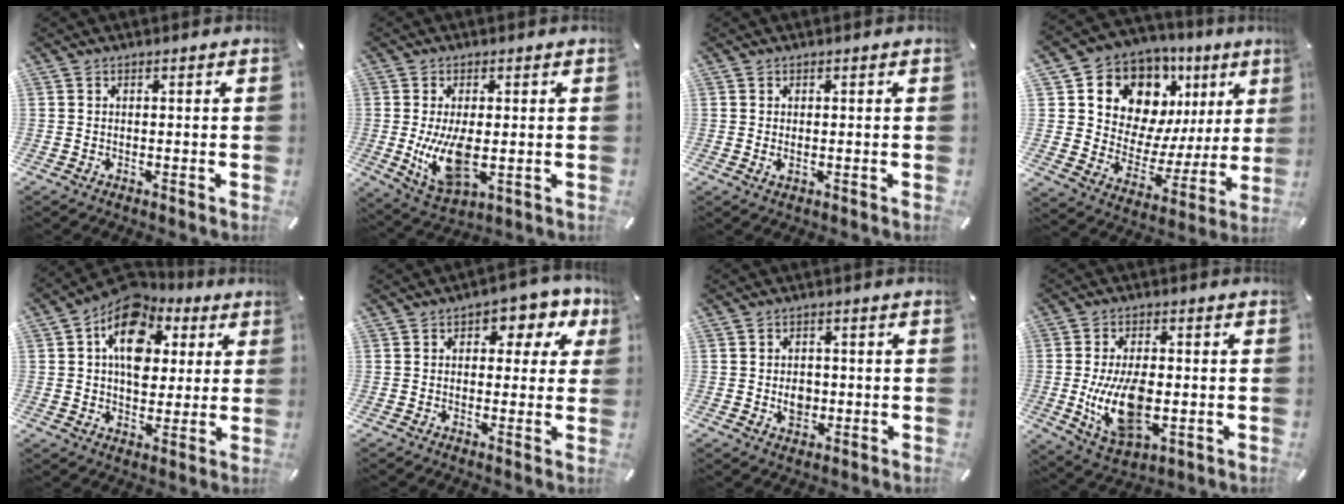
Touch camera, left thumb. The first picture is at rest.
{"total": 10.3, "force": [-0.5, 5.1, 9.0], "torque": [-0.197, -0.020, -0.007]}
{"total": 1.0, "force": [0.2, 0.3, 1.0], "torque": [-0.019, 0.000, 0.002]}
{"total": 13.1, "force": [8.6, 9.0, 4.1], "torque": [-0.066, -0.085, 0.152]}
{"total": 15.5, "force": [5.6, 11.1, 9.2], "torque": [-0.141, -0.019, 0.104]}
{"total": 6.5, "force": [2.2, 4.3, 4.3], "torque": [-0.045, -0.005, 0.030]}
{"total": 4.2, "force": [-0.6, 3.4, 2.4], "torque": [-0.028, -0.002, -0.012]}
{"total": 13.6, "force": [-1.5, 7.5, 11.2], "torque": [-0.226, -0.016, -0.024]}